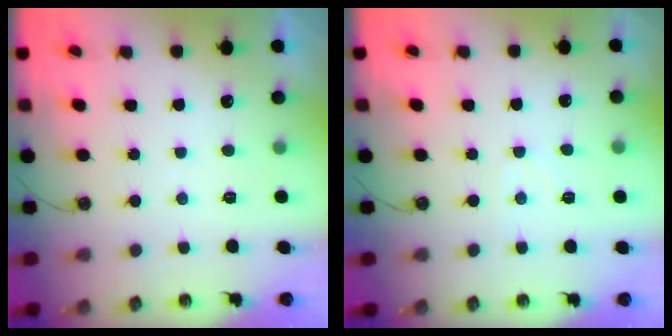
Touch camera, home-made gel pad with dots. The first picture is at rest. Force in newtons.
{"total": 3.3, "press": 3.3, "slide": 0.5}